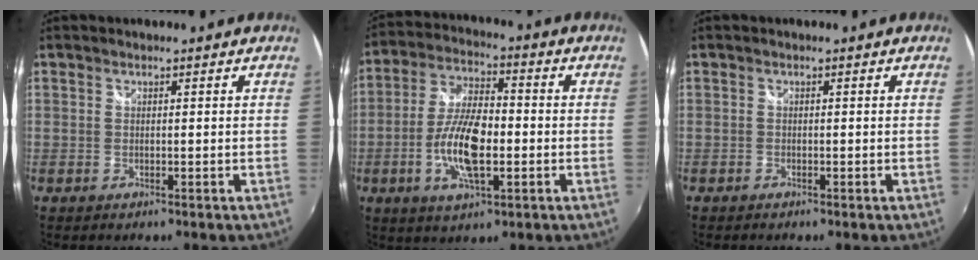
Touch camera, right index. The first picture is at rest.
{"total": 11.9, "force": [-2.8, 4.5, 10.7], "torque": [-0.217, 0.000, -0.053]}
{"total": 0.6, "force": [-0.5, 0.3, 0.0], "torque": [-0.002, -0.001, -0.011]}